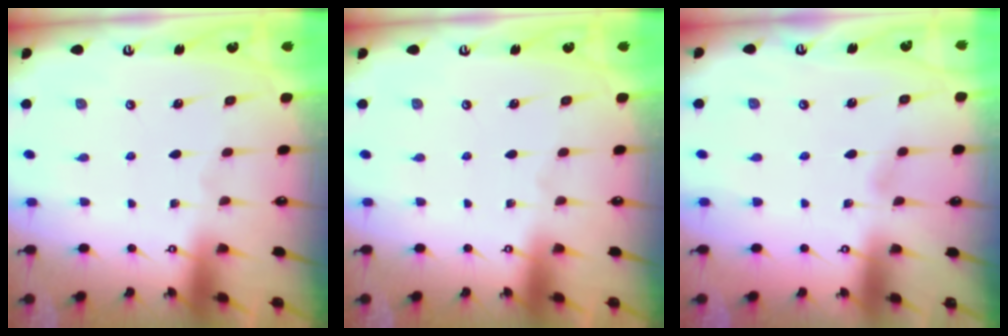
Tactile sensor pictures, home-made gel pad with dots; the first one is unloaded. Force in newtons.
{"total": 0.0}
{"total": 2.5, "press": 2.5, "slide": 0.4}